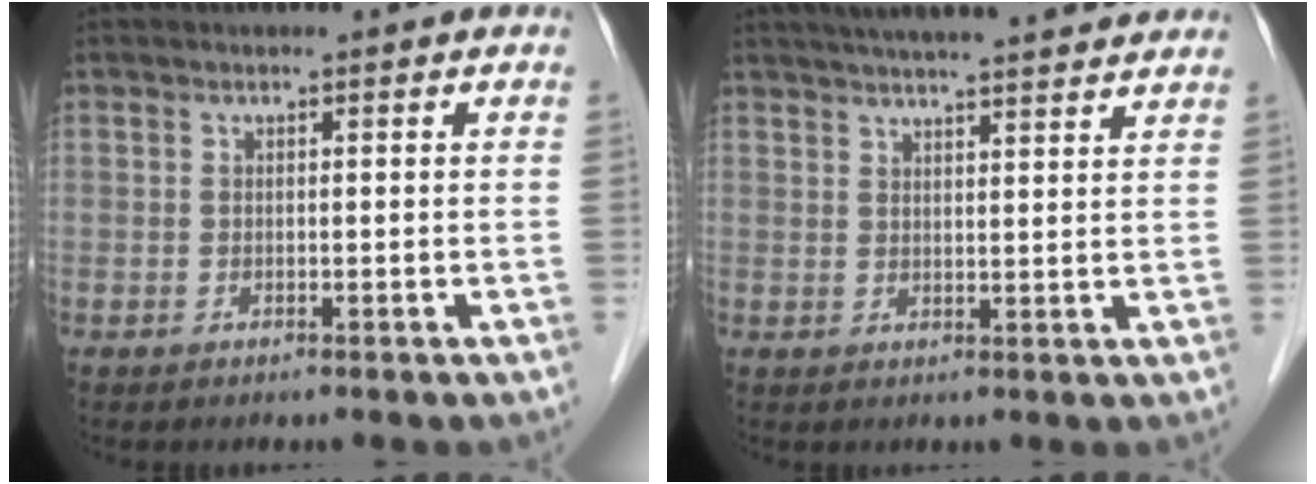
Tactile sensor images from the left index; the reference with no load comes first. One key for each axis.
{"total": 15.3, "fx": 13.6, "fy": 1.4, "fz": 6.8, "tx": -0.107, "ty": 0.033, "tz": 0.183}